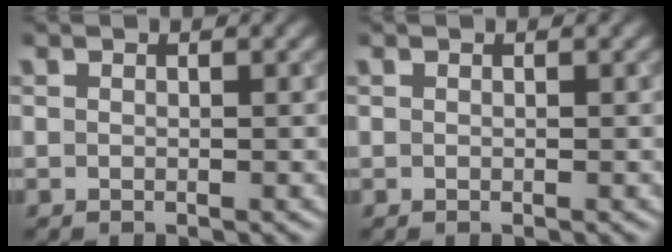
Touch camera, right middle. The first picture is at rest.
{"total": 0.0}